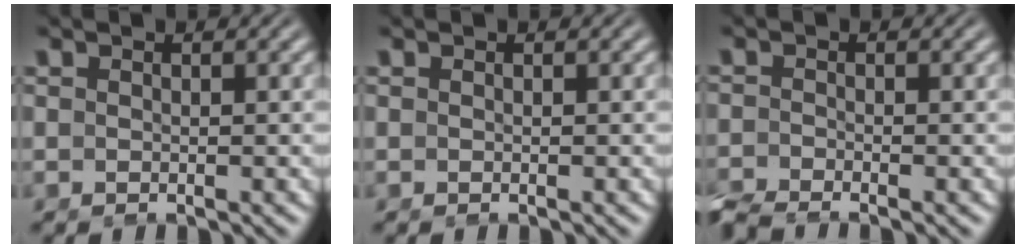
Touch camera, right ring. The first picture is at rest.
{"total": 0.0}
{"total": 2.8, "force": [-2.7, 0.5, 0.4], "torque": [-0.006, -0.016, -0.041]}